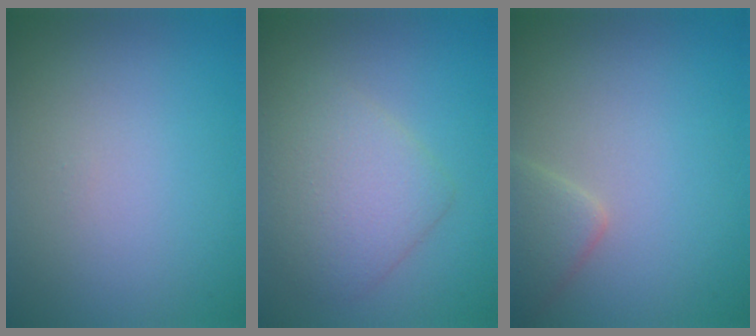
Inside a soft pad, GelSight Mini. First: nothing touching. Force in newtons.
{"total": 4.3, "press": 4.3, "slide": 0.2}
{"total": 2.4, "press": 2.4, "slide": 0.1}